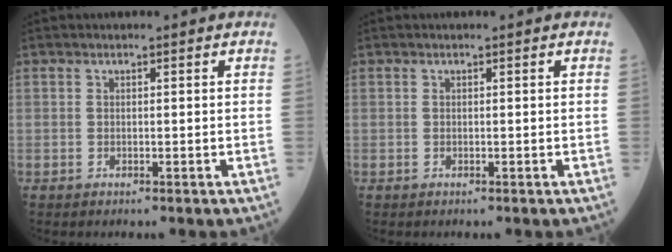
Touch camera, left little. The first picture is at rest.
{"total": 0.0}